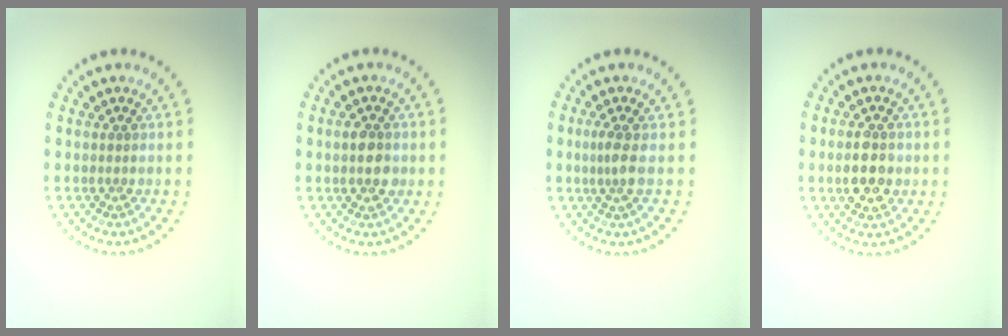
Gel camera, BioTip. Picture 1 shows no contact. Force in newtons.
{"total": 2.6, "press": 2.6, "slide": 0.1}
{"total": 1.8, "press": 1.4, "slide": 1.1}
{"total": 3.5, "press": 3.5, "slide": 0.2}